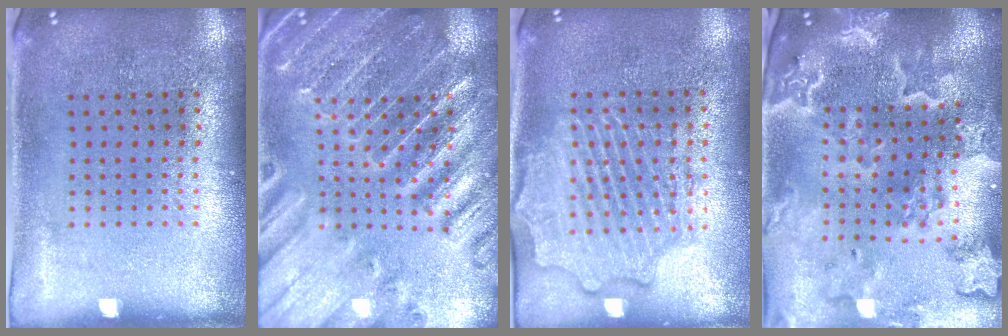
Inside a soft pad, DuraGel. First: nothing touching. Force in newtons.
{"total": 3.6, "press": 3.5, "slide": 1.0}
{"total": 2.3, "press": 2.3, "slide": 0.3}
{"total": 4.0, "press": 3.4, "slide": 2.2}